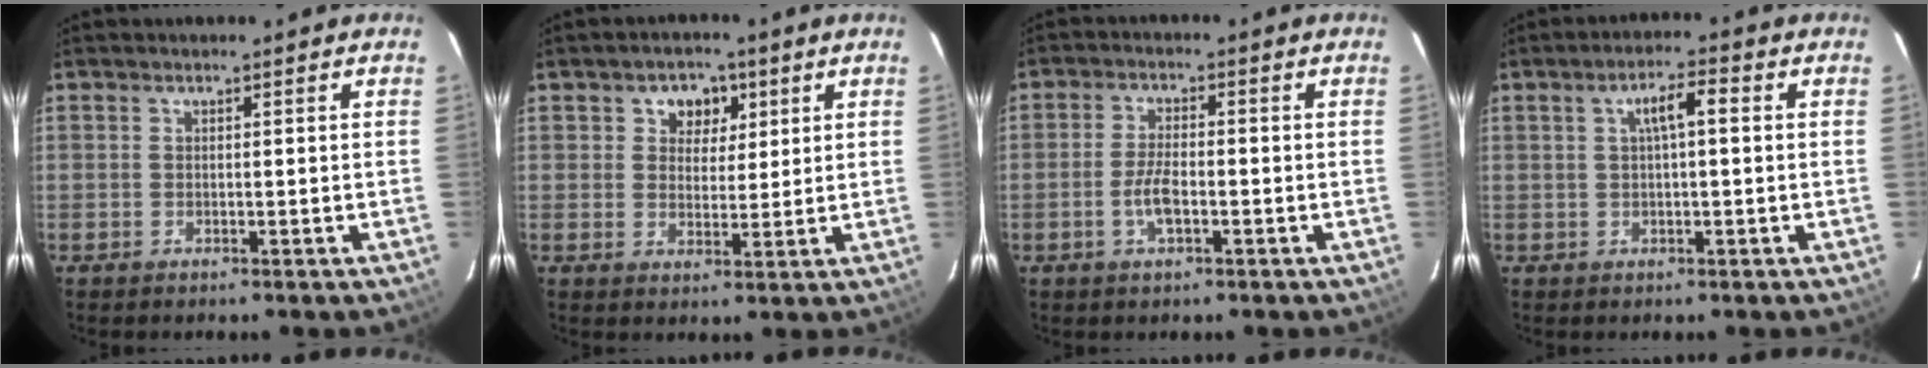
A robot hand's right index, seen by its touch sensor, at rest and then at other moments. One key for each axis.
{"total": 5.2, "fx": 2.2, "fy": 4.2, "fz": 2.1, "tx": -0.024, "ty": 0.007, "tz": 0.035}
{"total": 4.4, "fx": -1.7, "fy": 1.6, "fz": 3.8, "tx": -0.081, "ty": 0.003, "tz": -0.032}
{"total": 4.4, "fx": 0.9, "fy": 1.0, "fz": 4.1, "tx": -0.075, "ty": 0.012, "tz": 0.017}